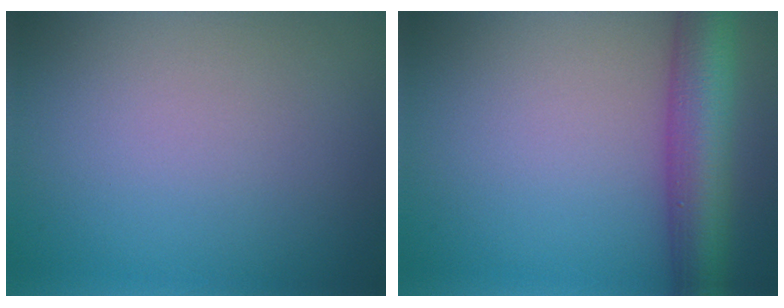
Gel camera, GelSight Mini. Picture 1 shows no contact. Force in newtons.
{"total": 7.0, "press": 6.9, "slide": 0.4}